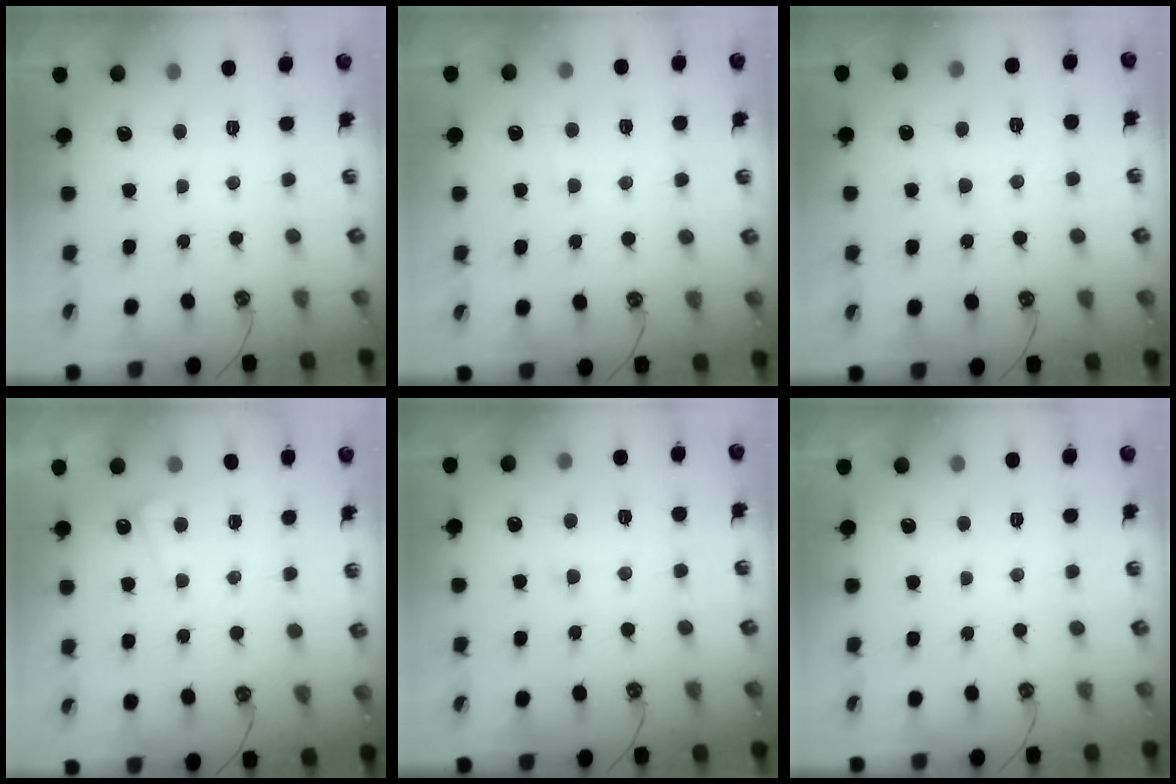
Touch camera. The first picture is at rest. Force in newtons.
{"total": 0.6, "press": 0.3, "slide": 0.6}
{"total": 0.6, "press": 0.0, "slide": 0.6}
{"total": 0.0}
{"total": 2.4, "press": 2.4, "slide": 0.5}
{"total": 0.0}